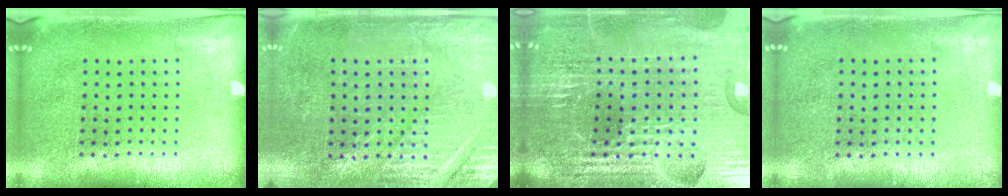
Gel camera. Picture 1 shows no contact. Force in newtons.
{"total": 2.9, "press": 2.9, "slide": 0.3}
{"total": 5.9, "press": 5.3, "slide": 2.6}
{"total": 0.0}